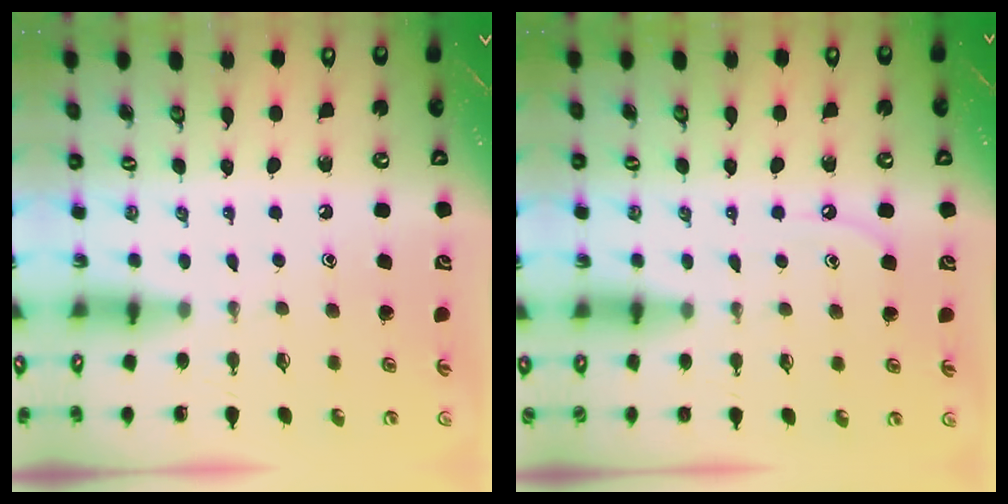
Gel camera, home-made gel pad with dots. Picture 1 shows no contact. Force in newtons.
{"total": 5.2, "press": 5.1, "slide": 0.7}